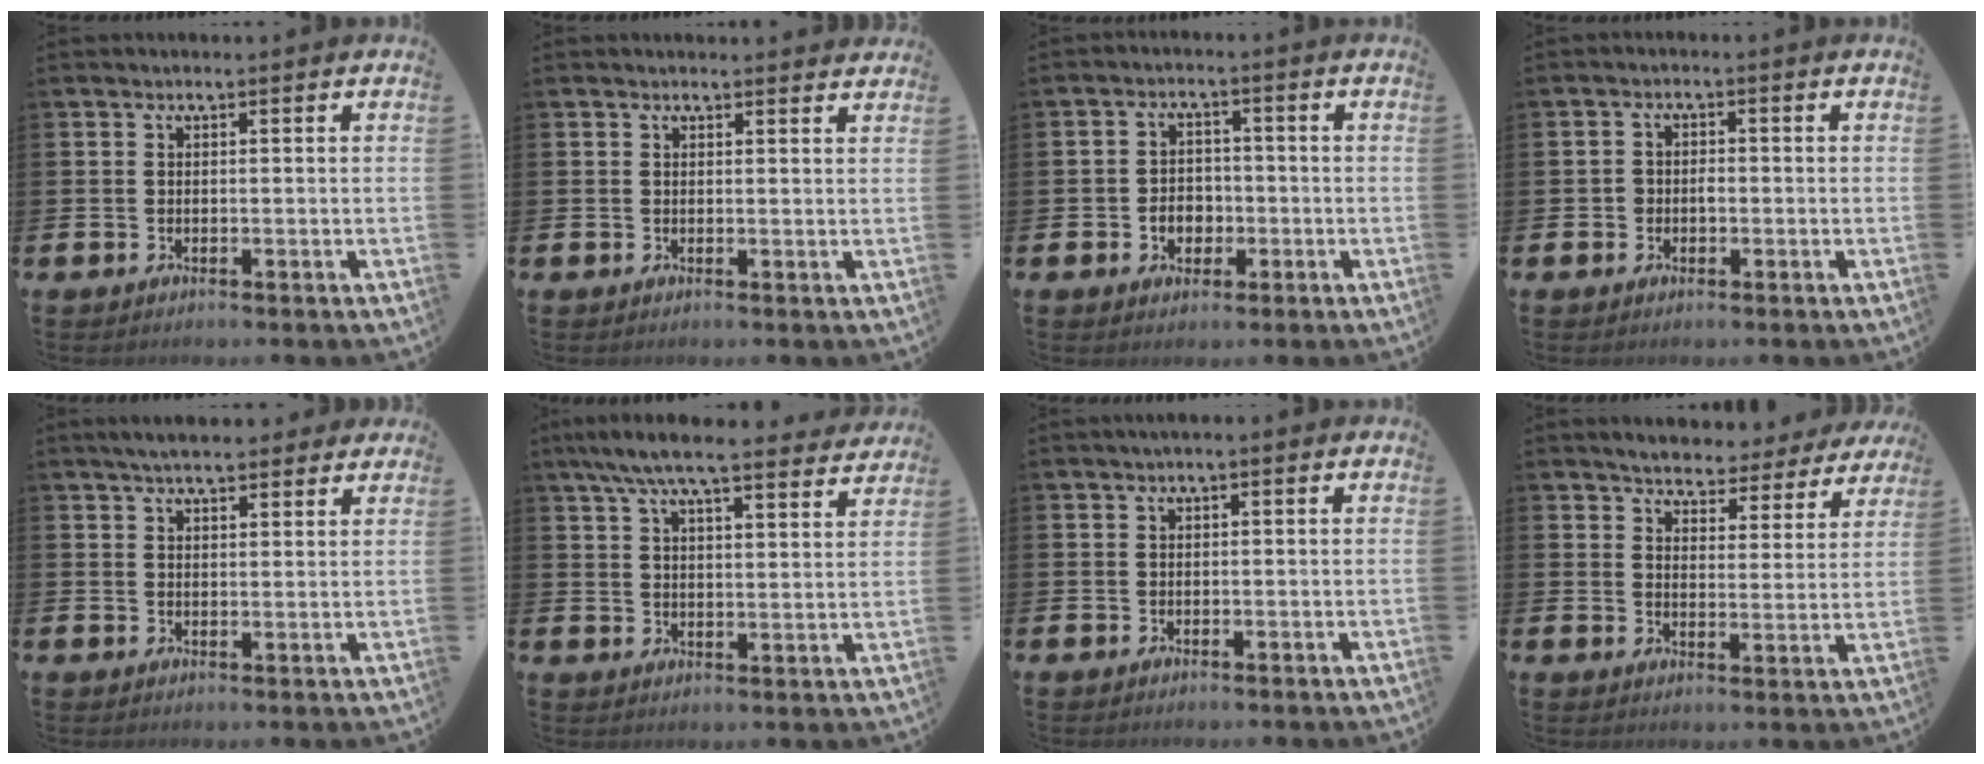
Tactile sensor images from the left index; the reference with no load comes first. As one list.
[{"total": 1.1, "force": [1.1, 0.0, 0.0], "torque": [0.010, -0.005, 0.019]}, {"total": 3.3, "force": [-1.0, 2.7, 1.6], "torque": [-0.023, 0.000, -0.026]}, {"total": 1.6, "force": [-0.3, 1.4, 0.8], "torque": [-0.004, 0.003, -0.012]}, {"total": 4.4, "force": [3.9, 1.2, 1.5], "torque": [-0.034, -0.007, 0.072]}, {"total": 8.1, "force": [7.3, 1.1, 3.3], "torque": [-0.074, -0.033, 0.129]}, {"total": 0.7, "force": [0.0, 0.2, 0.7], "torque": [-0.007, 0.004, -0.002]}, {"total": 4.5, "force": [4.4, 0.8, 0.1], "torque": [-0.019, -0.031, 0.073]}]